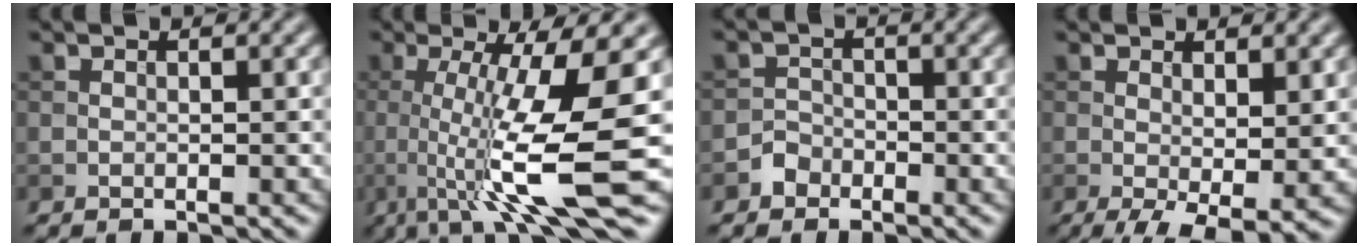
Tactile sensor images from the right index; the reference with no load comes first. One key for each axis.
{"total": 11.0, "fx": -0.9, "fy": 2.2, "fz": 10.7, "tx": -0.163, "ty": -0.013, "tz": -0.014}
{"total": 1.6, "fx": -1.1, "fy": 1.2, "fz": 0.1, "tx": 0.007, "ty": 0.008, "tz": -0.020}
{"total": 4.5, "fx": -0.4, "fy": 1.4, "fz": 4.2, "tx": -0.069, "ty": -0.013, "tz": -0.004}